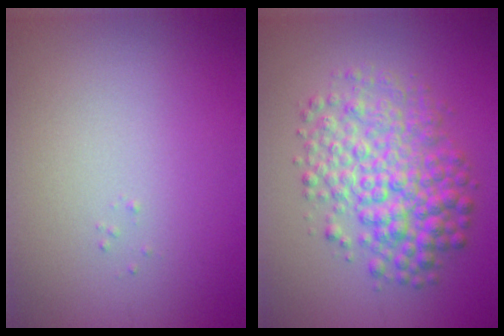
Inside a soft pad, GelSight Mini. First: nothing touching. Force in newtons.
{"total": 6.5, "press": 6.5, "slide": 0.0}